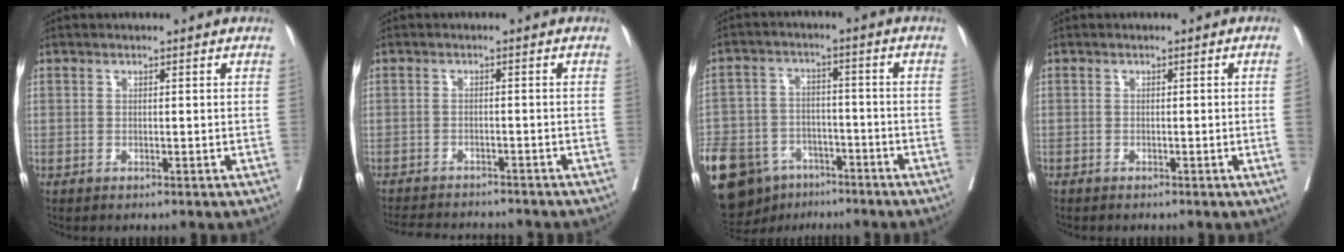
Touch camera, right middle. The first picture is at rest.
{"total": 9.5, "force": [-8.8, 2.0, 2.8], "torque": [-0.049, -0.003, -0.118]}
{"total": 25.4, "force": [-14.9, 16.3, 12.6], "torque": [-0.371, -0.025, -0.237]}
{"total": 1.4, "force": [-0.3, -0.3, 1.3], "torque": [-0.017, -0.001, -0.003]}